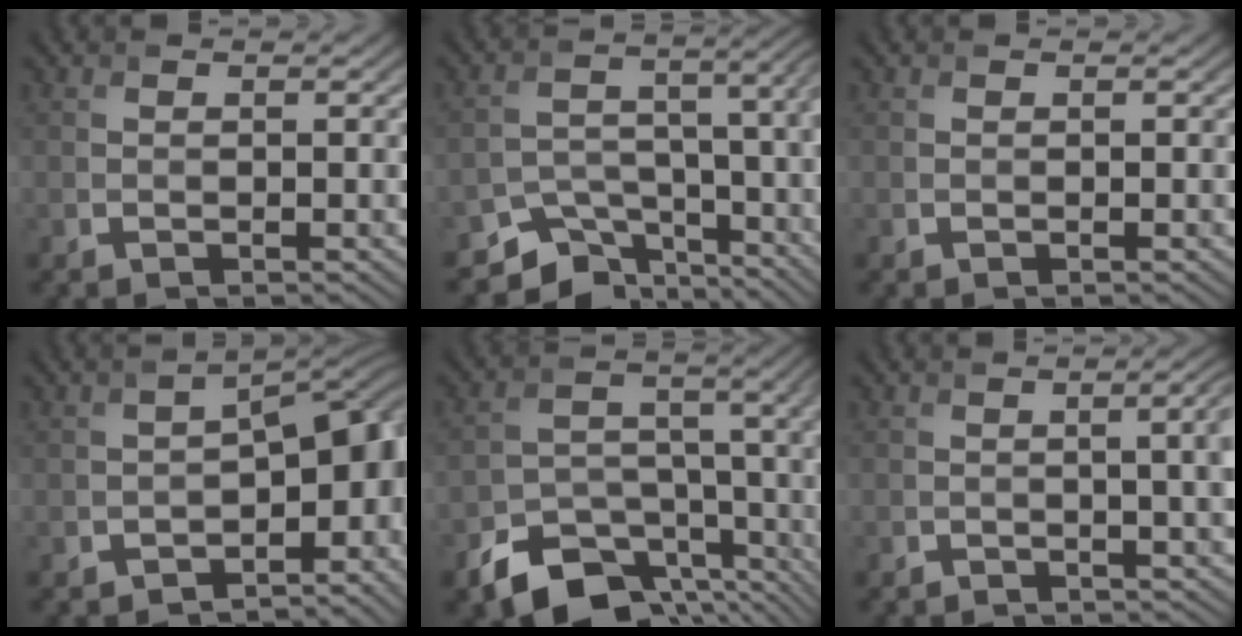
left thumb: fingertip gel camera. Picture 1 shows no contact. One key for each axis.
{"total": 8.7, "fx": -6.3, "fy": 4.5, "fz": 3.9, "tx": -0.059, "ty": -0.026, "tz": -0.108}
{"total": 0.0}
{"total": 10.1, "fx": -3.1, "fy": 5.2, "fz": 8.1, "tx": -0.089, "ty": -0.020, "tz": -0.035}
{"total": 12.6, "fx": -8.0, "fy": 7.4, "fz": 6.3, "tx": -0.118, "ty": -0.029, "tz": -0.132}
{"total": 3.9, "fx": -0.2, "fy": 1.3, "fz": 3.7, "tx": -0.041, "ty": 0.005, "tz": -0.002}